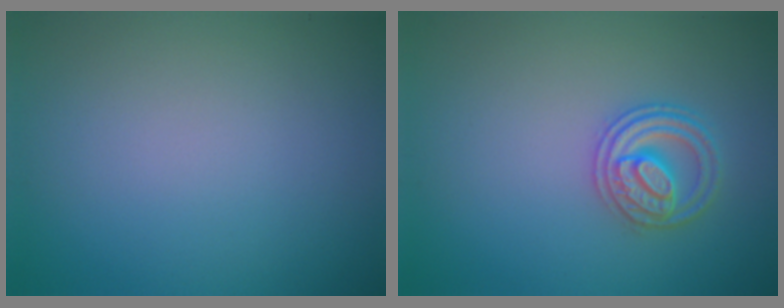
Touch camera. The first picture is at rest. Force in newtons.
{"total": 2.7, "press": 2.6, "slide": 0.3}